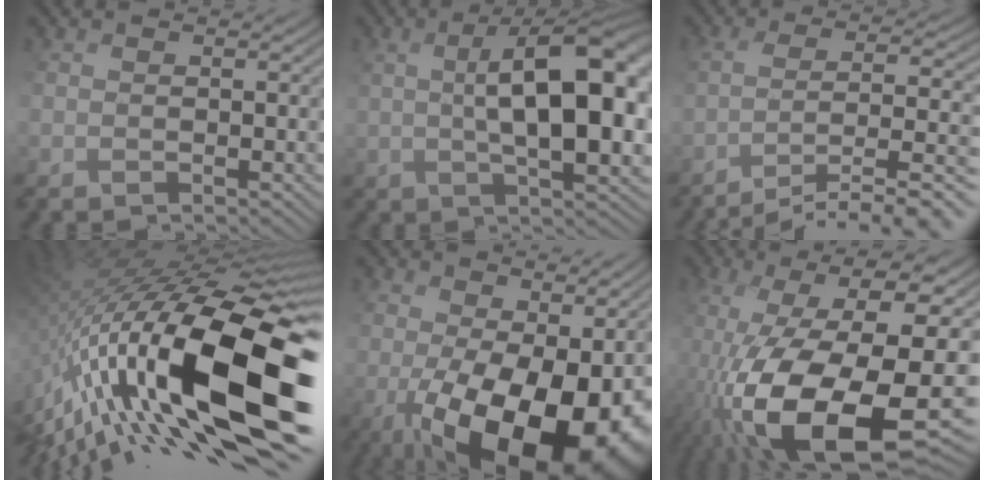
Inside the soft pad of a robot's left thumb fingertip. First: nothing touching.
{"total": 11.3, "force": [1.7, 4.2, 10.3], "torque": [-0.148, 0.008, 0.041]}
{"total": 11.7, "force": [-8.5, 2.6, 7.5], "torque": [-0.109, 0.005, -0.119]}
{"total": 19.6, "force": [-5.3, 8.5, 16.8], "torque": [-0.341, -0.010, -0.093]}
{"total": 16.8, "force": [-3.4, 9.1, 13.8], "torque": [-0.208, -0.029, -0.020]}
{"total": 16.8, "force": [-6.4, 6.5, 14.1], "torque": [-0.270, -0.018, -0.102]}